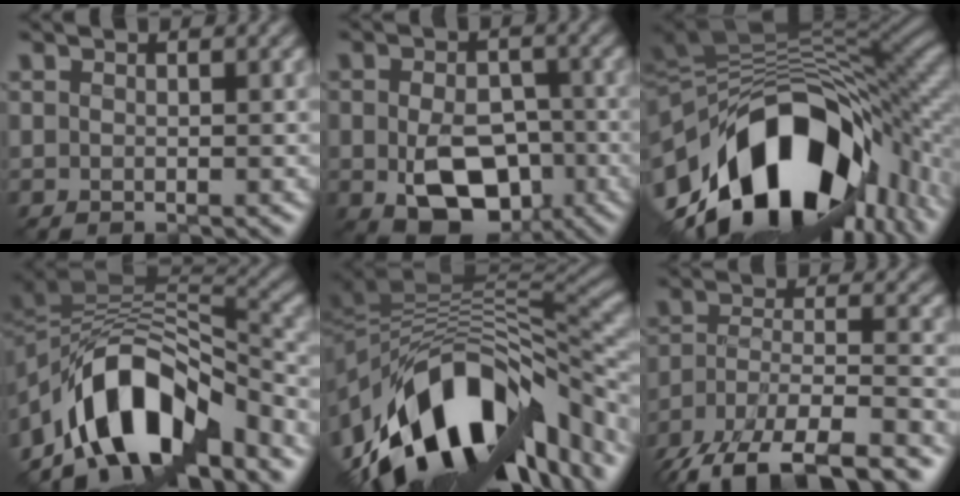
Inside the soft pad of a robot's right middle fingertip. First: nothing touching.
{"total": 7.9, "force": [-2.3, 5.3, 5.4], "torque": [-0.103, -0.019, -0.033]}
{"total": 17.9, "force": [-6.3, 10.0, 13.4], "torque": [-0.240, -0.022, -0.091]}
{"total": 11.4, "force": [-6.4, 5.4, 7.7], "torque": [-0.119, 0.015, -0.123]}
{"total": 15.0, "force": [-6.0, 8.3, 11.0], "torque": [-0.202, 0.005, -0.095]}
{"total": 11.7, "force": [-9.0, 4.0, 6.3], "torque": [-0.127, -0.020, -0.146]}